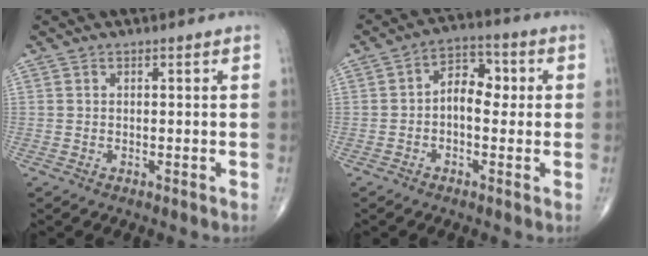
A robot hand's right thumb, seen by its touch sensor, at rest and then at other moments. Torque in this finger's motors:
{"motor_torque": [-0.51, 0.68, 0.41, 0.27, 0.08]}